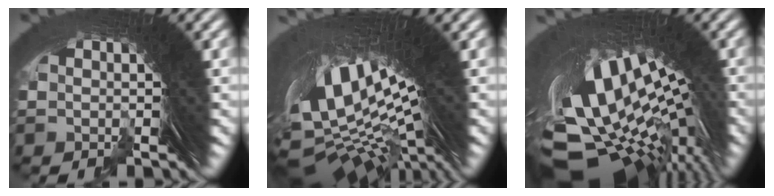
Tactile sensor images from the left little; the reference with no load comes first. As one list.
[{"total": 14.4, "force": [1.7, 4.8, 13.5], "torque": [-0.243, 0.002, 0.039]}, {"total": 13.8, "force": [1.3, 7.7, 11.3], "torque": [-0.203, 0.020, 0.018]}]